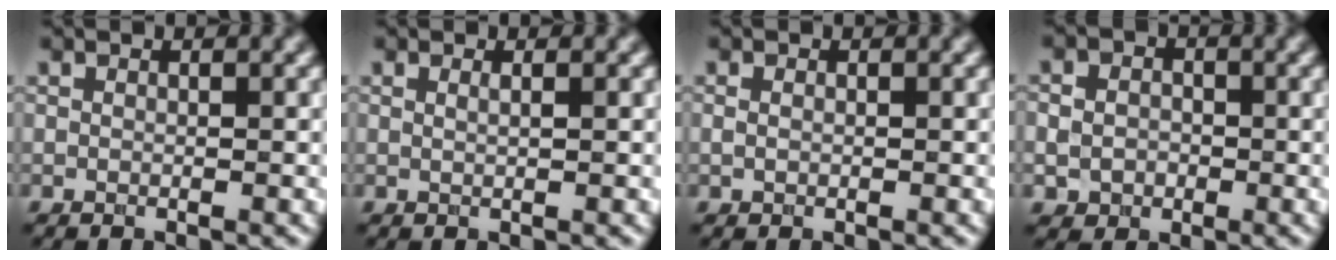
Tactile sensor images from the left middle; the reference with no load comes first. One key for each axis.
{"total": 0.9, "fx": 0.4, "fy": 0.4, "fz": 0.8, "tx": -0.006, "ty": -0.004, "tz": 0.000}
{"total": 0.8, "fx": 0.0, "fy": 0.6, "fz": 0.5, "tx": -0.010, "ty": 0.000, "tz": 0.003}
{"total": 2.8, "fx": -0.3, "fy": 2.5, "fz": 1.2, "tx": -0.002, "ty": 0.001, "tz": -0.013}